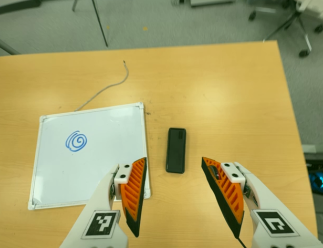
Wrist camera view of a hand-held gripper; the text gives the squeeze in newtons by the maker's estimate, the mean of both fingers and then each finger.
{"total": 0.0}